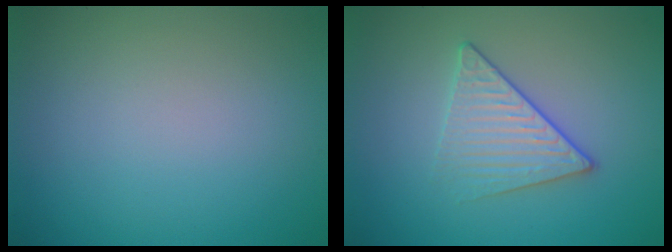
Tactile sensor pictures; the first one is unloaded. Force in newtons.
{"total": 2.7, "press": 2.4, "slide": 1.2}